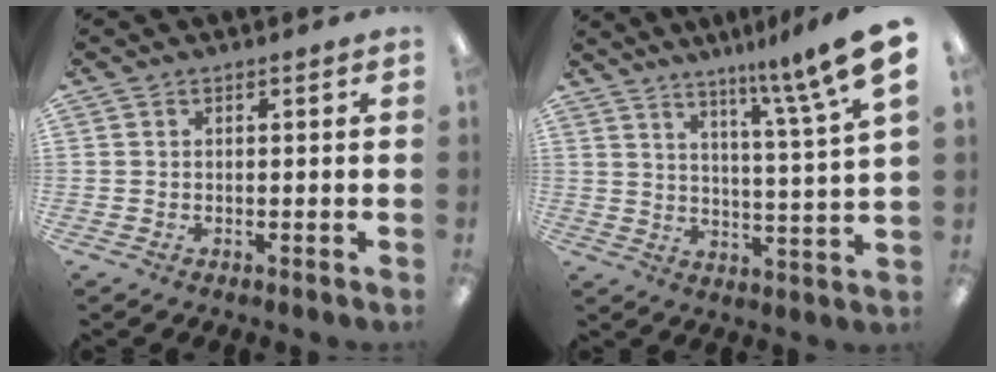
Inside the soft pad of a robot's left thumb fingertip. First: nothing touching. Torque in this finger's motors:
{"motor_torque": [0.49, 0.29, 1.42, -0.68, 0.26]}